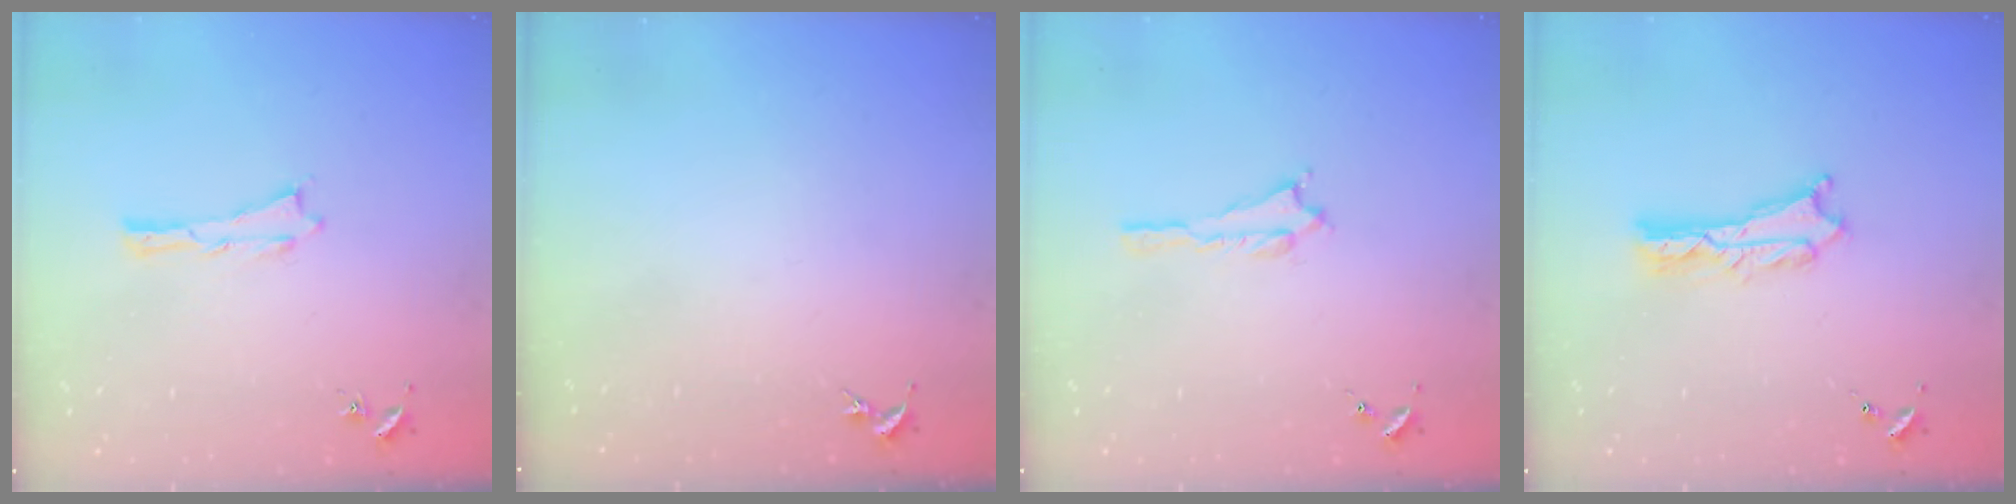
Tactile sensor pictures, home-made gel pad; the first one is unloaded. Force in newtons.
{"total": 0.0}
{"total": 0.6, "press": 0.5, "slide": 0.2}
{"total": 2.4, "press": 2.4, "slide": 0.2}